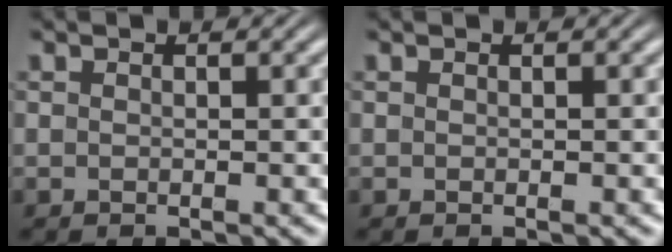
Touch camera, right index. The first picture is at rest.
{"total": 0.0}